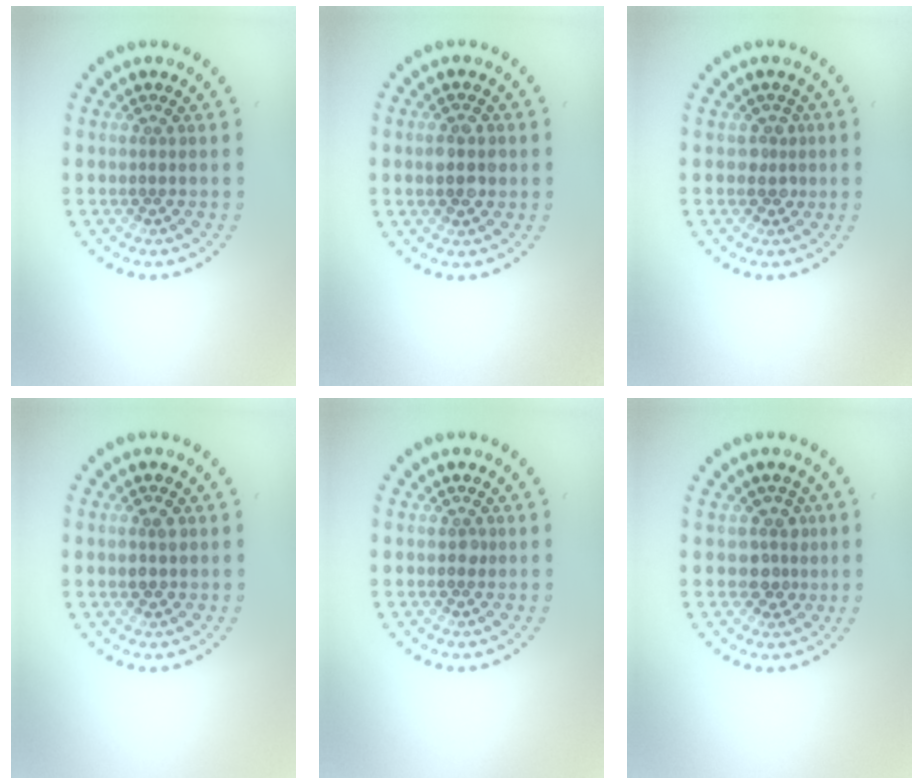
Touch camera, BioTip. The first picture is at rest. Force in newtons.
{"total": 2.9, "press": 2.9, "slide": 0.2}
{"total": 1.5, "press": 1.2, "slide": 0.9}
{"total": 1.5, "press": 1.5, "slide": 0.1}
{"total": 0.6, "press": 0.6, "slide": 0.2}
{"total": 2.3, "press": 1.9, "slide": 1.3}